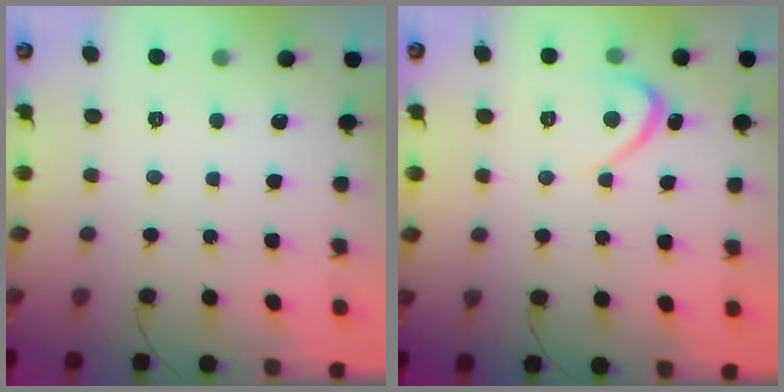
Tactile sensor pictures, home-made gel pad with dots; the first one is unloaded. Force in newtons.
{"total": 3.2, "press": 3.2, "slide": 0.3}